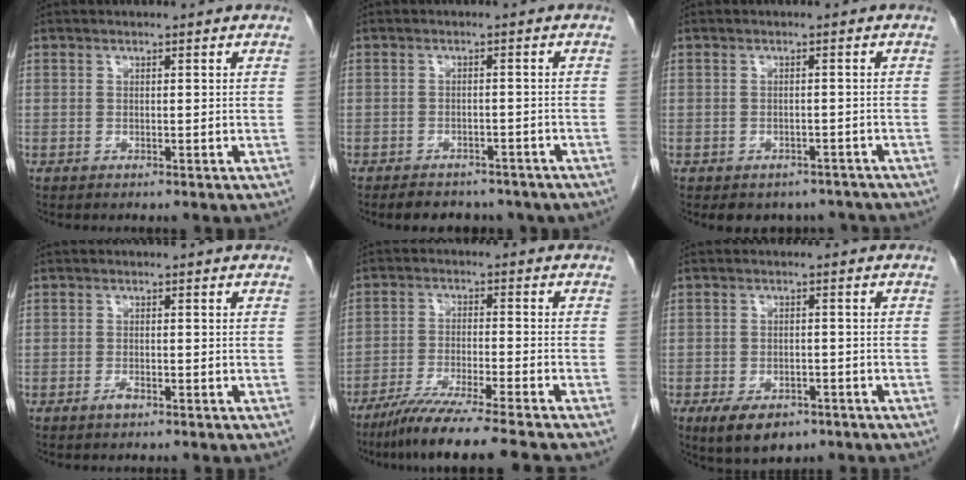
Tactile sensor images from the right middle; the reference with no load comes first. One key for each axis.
{"total": 9.0, "fx": -7.4, "fy": 3.9, "fz": 3.2, "tx": -0.045, "ty": 0.004, "tz": -0.083}
{"total": 5.6, "fx": -4.8, "fy": 2.8, "fz": 0.6, "tx": 0.005, "ty": 0.009, "tz": -0.053}
{"total": 1.2, "fx": -0.8, "fy": 0.3, "fz": 0.8, "tx": -0.016, "ty": 0.000, "tz": -0.012}
{"total": 11.5, "fx": -9.6, "fy": -1.4, "fz": 6.2, "tx": -0.093, "ty": -0.039, "tz": -0.158}
{"total": 7.1, "fx": -4.6, "fy": 3.6, "fz": 4.0, "tx": -0.070, "ty": -0.005, "tz": -0.068}